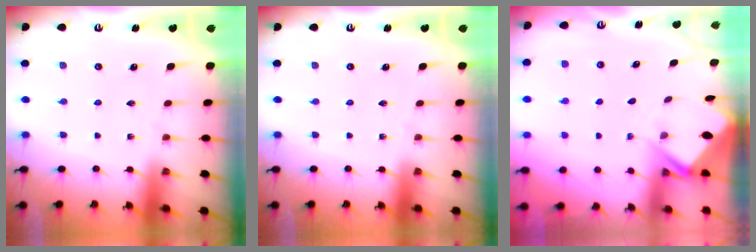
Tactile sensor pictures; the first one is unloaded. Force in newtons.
{"total": 0.0}
{"total": 2.6, "press": 2.6, "slide": 0.1}